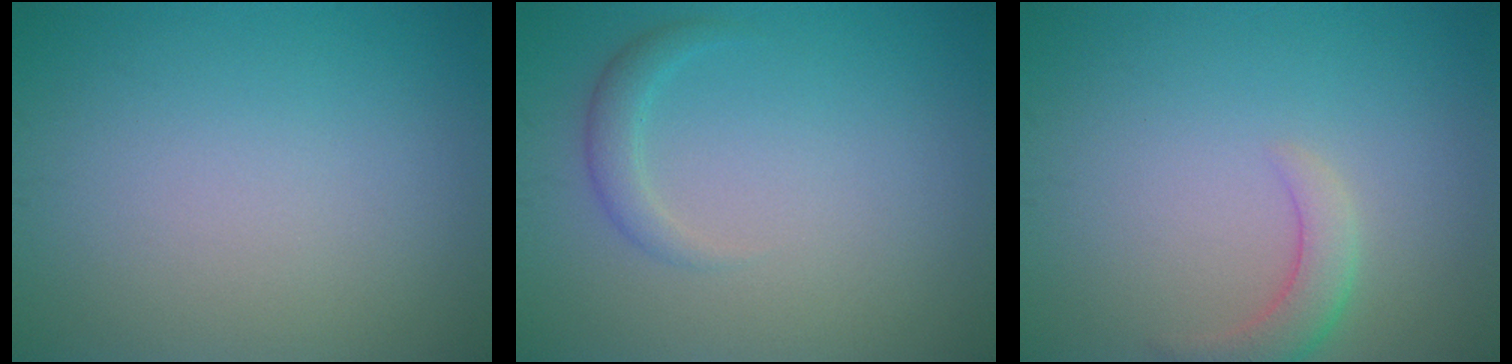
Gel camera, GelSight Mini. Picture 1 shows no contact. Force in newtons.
{"total": 1.6, "press": 1.6, "slide": 0.1}
{"total": 2.4, "press": 2.4, "slide": 0.2}